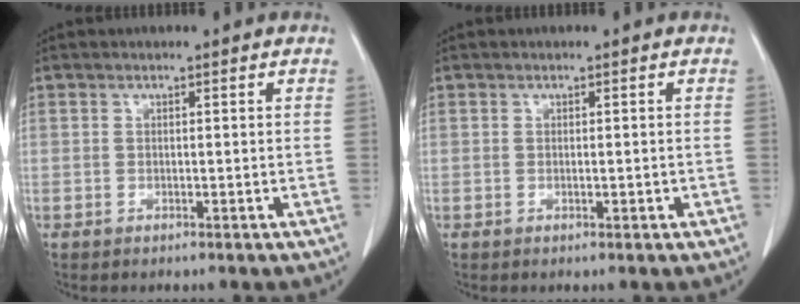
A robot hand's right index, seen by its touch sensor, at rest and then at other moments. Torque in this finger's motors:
{"motor_torque": [-0.14, -0.02, 0.00, 0.00]}